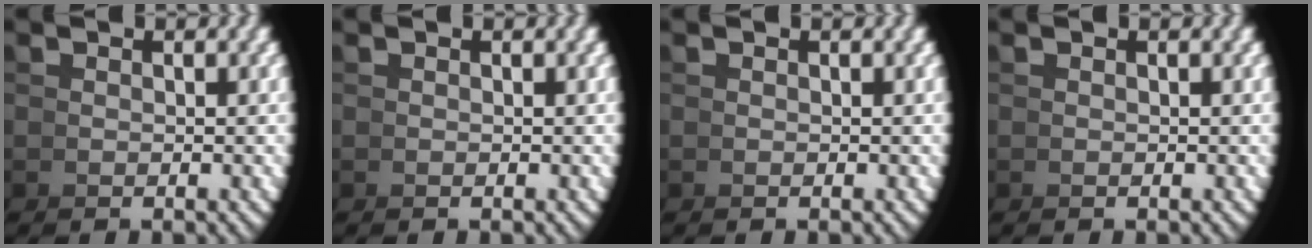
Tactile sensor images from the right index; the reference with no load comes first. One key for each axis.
{"total": 0.0}
{"total": 0.0}
{"total": 0.0}